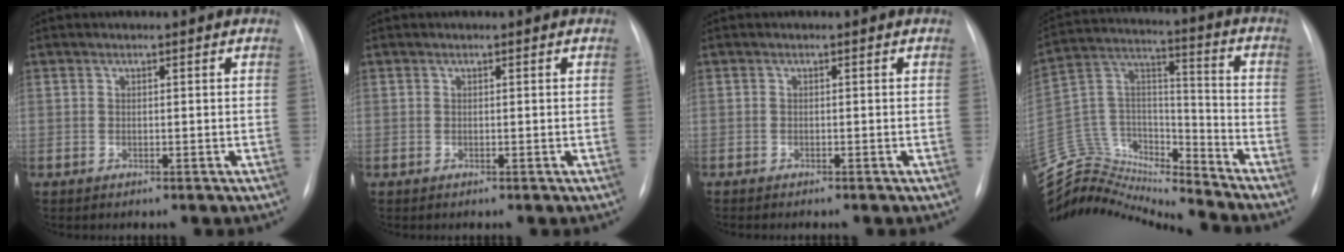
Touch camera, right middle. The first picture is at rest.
{"total": 0.0}
{"total": 1.3, "force": [-1.1, 0.2, 0.6], "torque": [-0.011, -0.004, -0.012]}
{"total": 19.6, "force": [-19.4, 1.7, 2.7], "torque": [-0.052, 0.061, -0.335]}